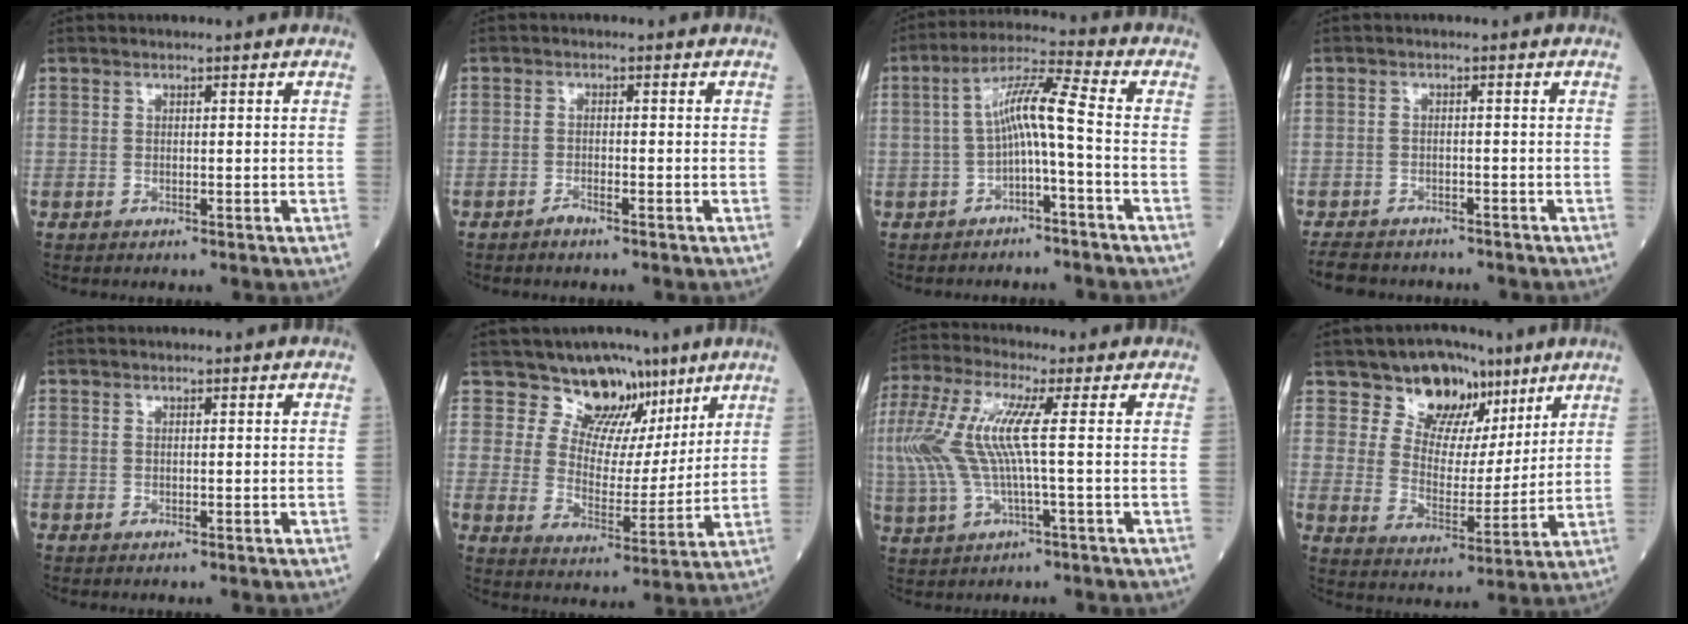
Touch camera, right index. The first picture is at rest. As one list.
[{"total": 1.3, "force": [-1.1, 0.1, 0.7], "torque": [-0.015, 0.000, -0.019]}, {"total": 7.2, "force": [-1.3, -0.1, 7.1], "torque": [-0.128, 0.031, -0.023]}, {"total": 7.1, "force": [-6.4, 2.6, 1.8], "torque": [-0.029, -0.006, -0.095]}, {"total": 0.0}, {"total": 9.0, "force": [6.7, 5.2, 2.9], "torque": [-0.038, -0.004, 0.112]}, {"total": 12.0, "force": [1.0, 1.8, 11.8], "torque": [-0.279, 0.021, 0.016]}, {"total": 9.8, "force": [6.8, 6.1, 3.5], "torque": [-0.049, 0.002, 0.116]}]